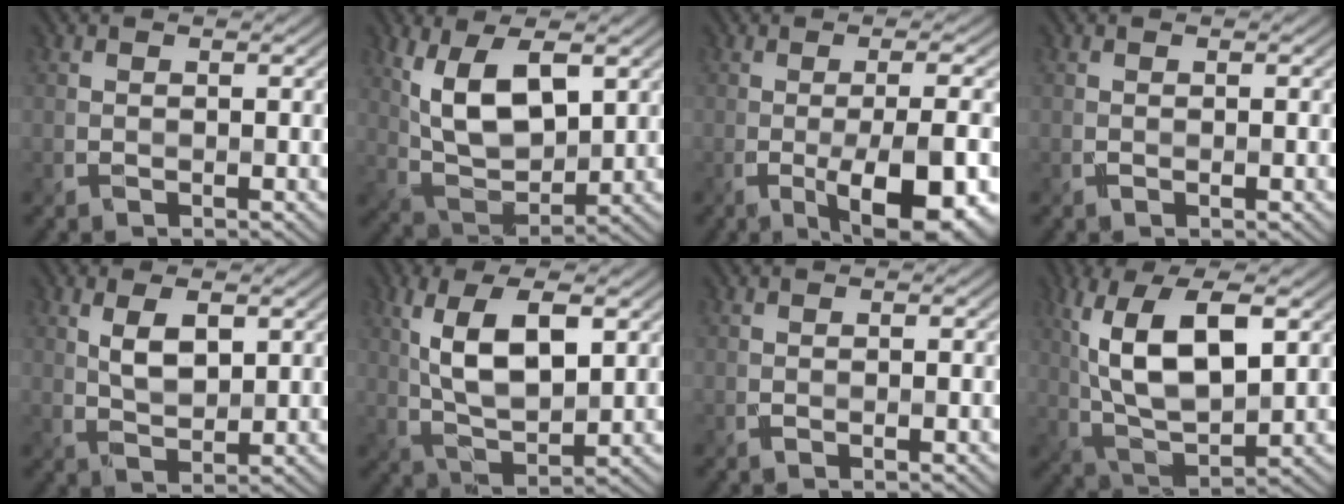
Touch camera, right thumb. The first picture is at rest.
{"total": 9.9, "force": [3.7, 4.7, 7.9], "torque": [-0.171, -0.001, 0.075]}
{"total": 10.6, "force": [-3.6, 3.0, 9.5], "torque": [-0.136, -0.006, -0.042]}
{"total": 0.8, "force": [-0.1, 0.2, 0.8], "torque": [-0.011, 0.001, -0.003]}
{"total": 4.1, "force": [1.7, 1.8, 3.2], "torque": [-0.075, 0.000, 0.038]}
{"total": 9.6, "force": [3.0, 3.9, 8.2], "torque": [-0.166, 0.004, 0.058]}
{"total": 1.1, "force": [-0.2, 0.3, 1.0], "torque": [-0.015, 0.002, -0.004]}
{"total": 12.4, "force": [3.9, 5.2, 10.6], "torque": [-0.214, 0.008, 0.079]}